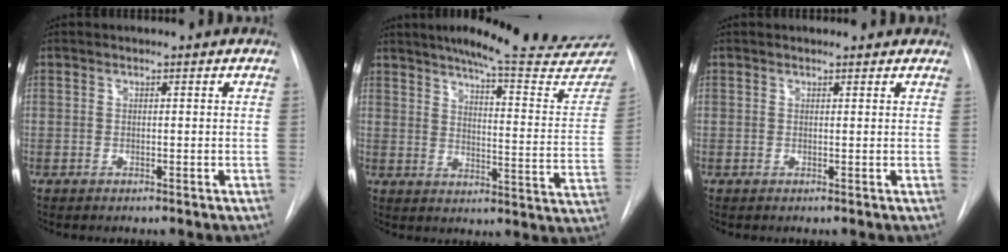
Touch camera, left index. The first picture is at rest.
{"total": 22.5, "force": [20.2, 1.5, 9.9], "torque": [-0.129, -0.095, 0.239]}
{"total": 3.1, "force": [2.6, 1.4, 0.9], "torque": [-0.008, 0.009, 0.019]}